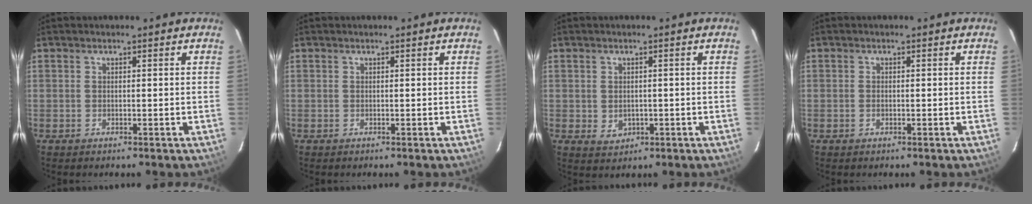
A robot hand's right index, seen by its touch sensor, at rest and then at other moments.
{"total": 0.0}
{"total": 3.0, "force": [-0.2, 2.6, 1.5], "torque": [-0.027, -0.001, 0.003]}
{"total": 0.7, "force": [-0.1, 0.4, 0.5], "torque": [-0.011, 0.001, -0.003]}